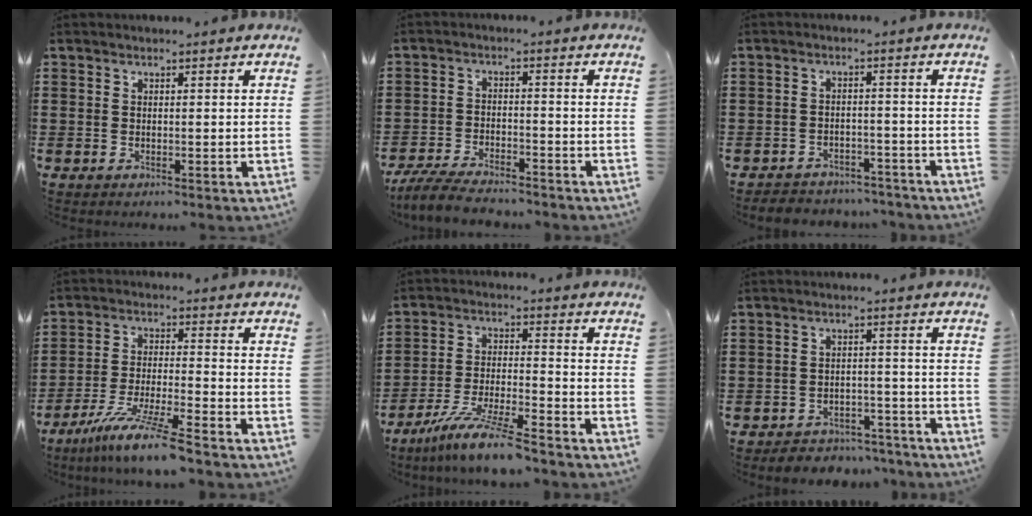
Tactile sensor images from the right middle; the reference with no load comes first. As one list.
[{"total": 5.6, "force": [-5.2, 0.5, 1.9], "torque": [-0.049, -0.006, -0.103]}, {"total": 3.2, "force": [-3.2, 0.3, -0.2], "torque": [-0.005, -0.004, -0.069]}, {"total": 9.1, "force": [-7.5, -0.6, 5.2], "torque": [-0.101, -0.012, -0.143]}, {"total": 9.3, "force": [-8.0, -0.3, 4.7], "torque": [-0.098, -0.006, -0.157]}, {"total": 3.8, "force": [-3.8, 0.4, -0.1], "torque": [-0.005, 0.000, -0.080]}]